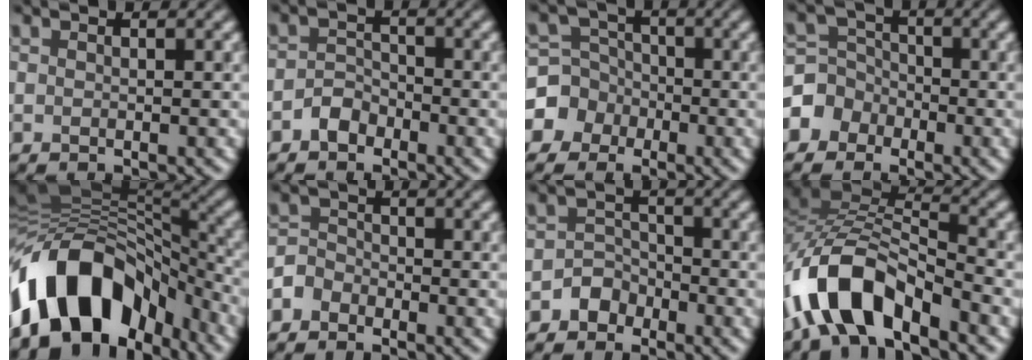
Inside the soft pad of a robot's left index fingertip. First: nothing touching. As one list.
[{"total": 1.8, "force": [-1.3, 1.2, 0.5], "torque": [-0.006, 0.012, -0.028]}, {"total": 4.5, "force": [-1.7, 4.2, 0.2], "torque": [0.016, 0.012, -0.059]}, {"total": 3.3, "force": [-1.7, 2.8, 0.2], "torque": [0.010, 0.011, -0.047]}, {"total": 12.8, "force": [-6.8, 7.7, 7.5], "torque": [-0.115, 0.032, -0.126]}, {"total": 2.0, "force": [-1.4, 1.4, 0.3], "torque": [-0.001, 0.010, -0.038]}, {"total": 2.0, "force": [-1.3, 1.5, 0.2], "torque": [0.005, 0.015, -0.027]}, {"total": 8.5, "force": [-5.4, 3.5, 5.5], "torque": [-0.096, 0.011, -0.109]}]